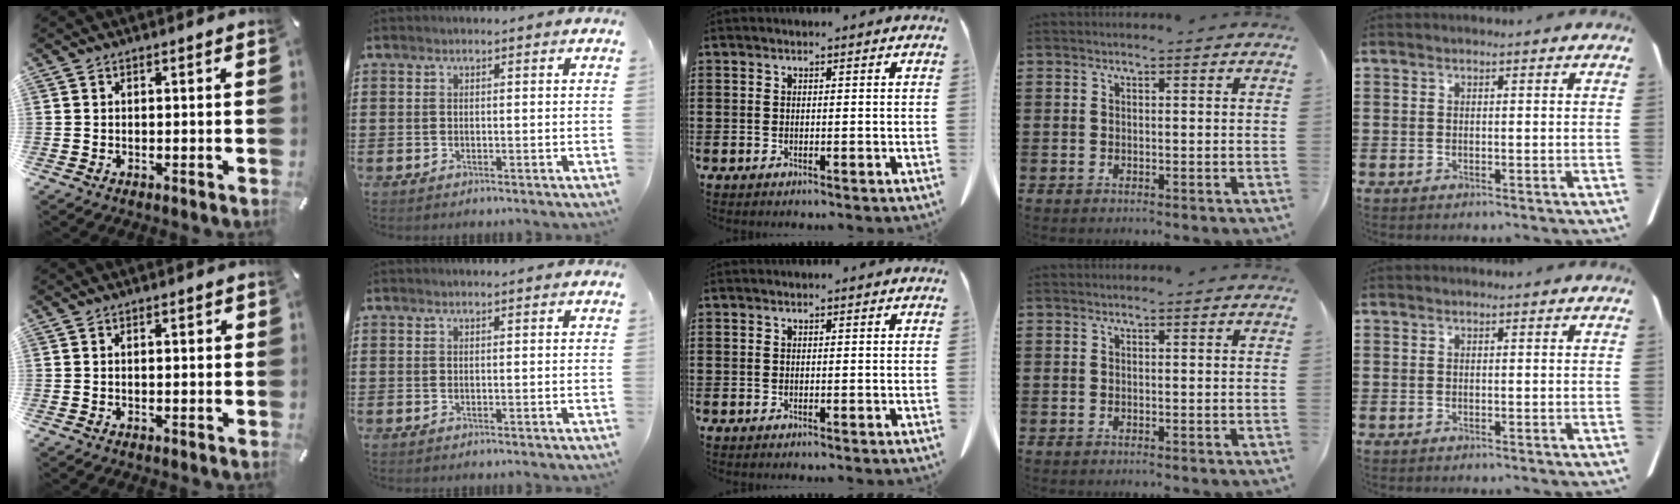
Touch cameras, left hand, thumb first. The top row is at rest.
{"thumb": {"total": 1.3, "force": [0.0, 0.7, 1.1], "torque": [-0.021, 0.003, -0.002]}, "index": {"total": 0.5, "force": [0.4, 0.0, 0.3], "torque": [-0.007, -0.001, 0.009]}}